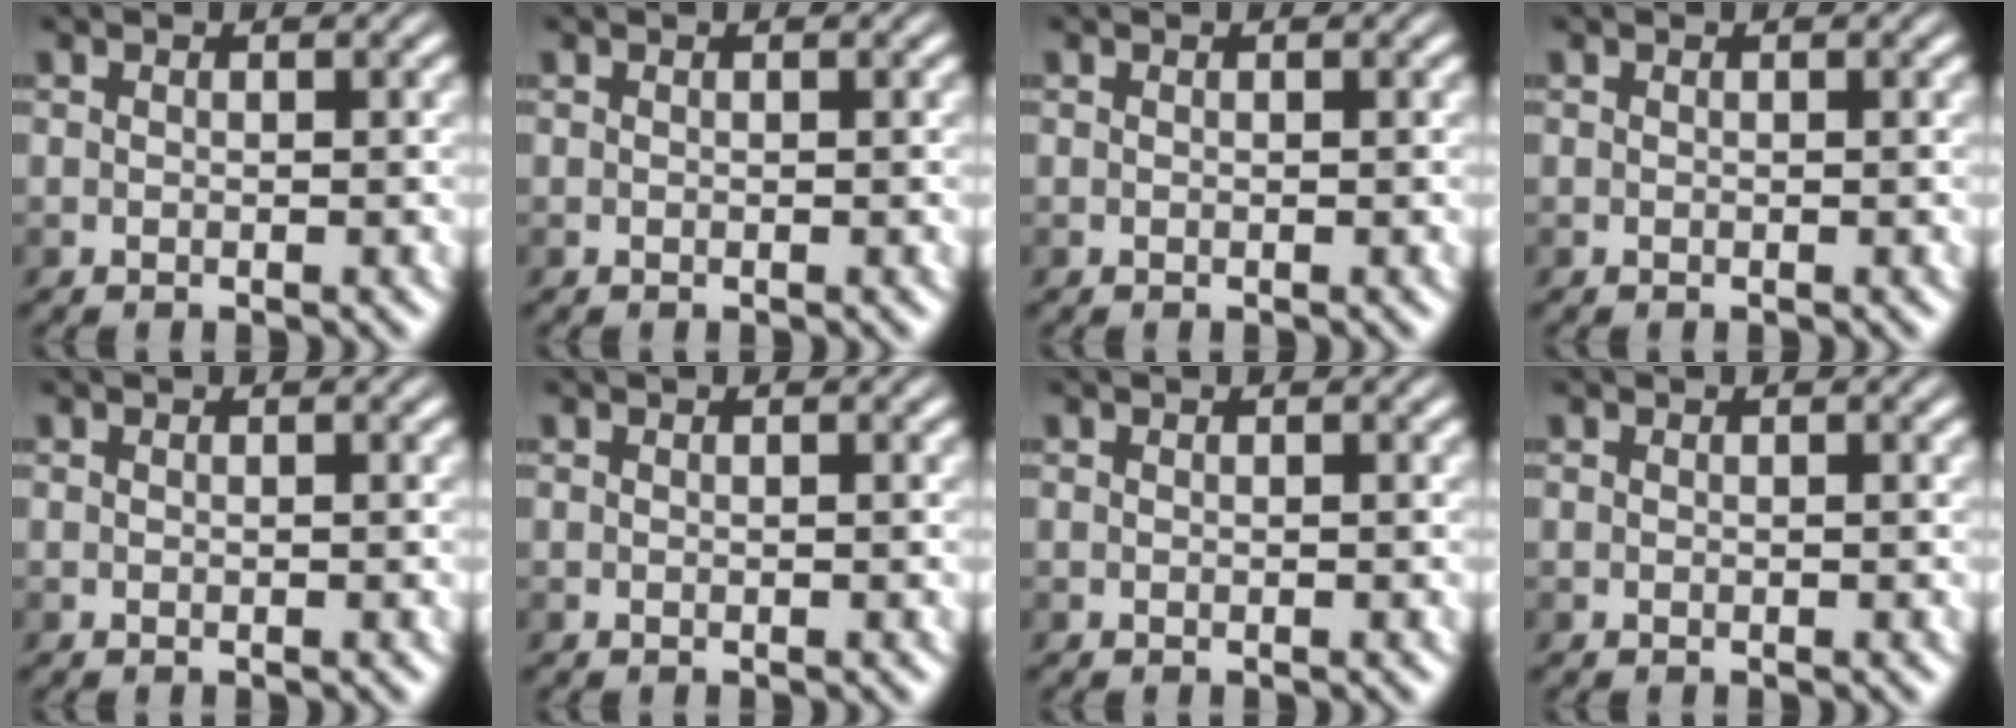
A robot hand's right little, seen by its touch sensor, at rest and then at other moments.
{"total": 0.0}
{"total": 0.0}
{"total": 0.0}
{"total": 0.0}
{"total": 0.0}
{"total": 0.0}
{"total": 0.0}